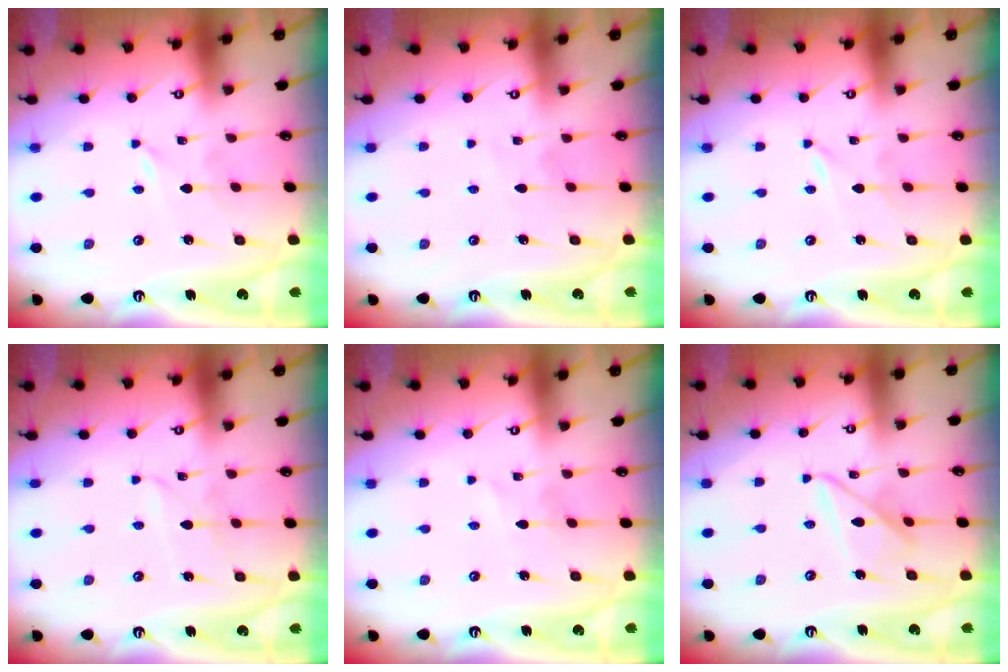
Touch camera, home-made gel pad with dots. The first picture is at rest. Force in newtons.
{"total": 3.8, "press": 3.8, "slide": 0.4}
{"total": 0.0}
{"total": 3.5, "press": 3.5, "slide": 0.4}
{"total": 1.5, "press": 1.5, "slide": 0.1}
{"total": 10.5, "press": 10.4, "slide": 0.7}